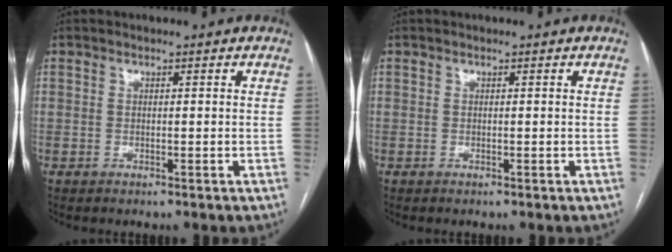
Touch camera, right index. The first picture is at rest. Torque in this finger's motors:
{"motor_torque": [0.07, 0.07, 0.01, 0.00]}